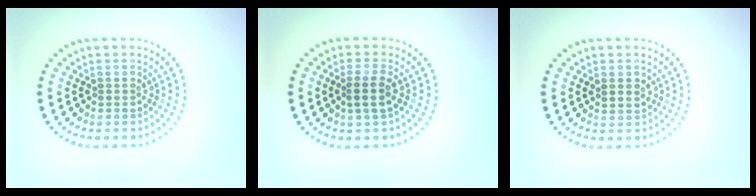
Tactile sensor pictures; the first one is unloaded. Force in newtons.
{"total": 2.2, "press": 1.9, "slide": 1.2}
{"total": 1.3, "press": 1.2, "slide": 0.7}